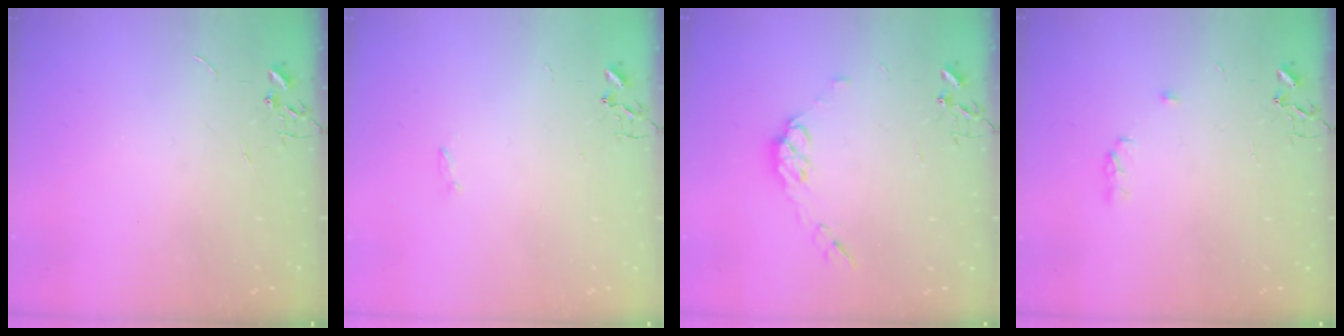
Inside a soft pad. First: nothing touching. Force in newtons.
{"total": 1.2, "press": 1.1, "slide": 0.3}
{"total": 8.2, "press": 8.2, "slide": 0.5}
{"total": 4.2, "press": 4.1, "slide": 0.6}